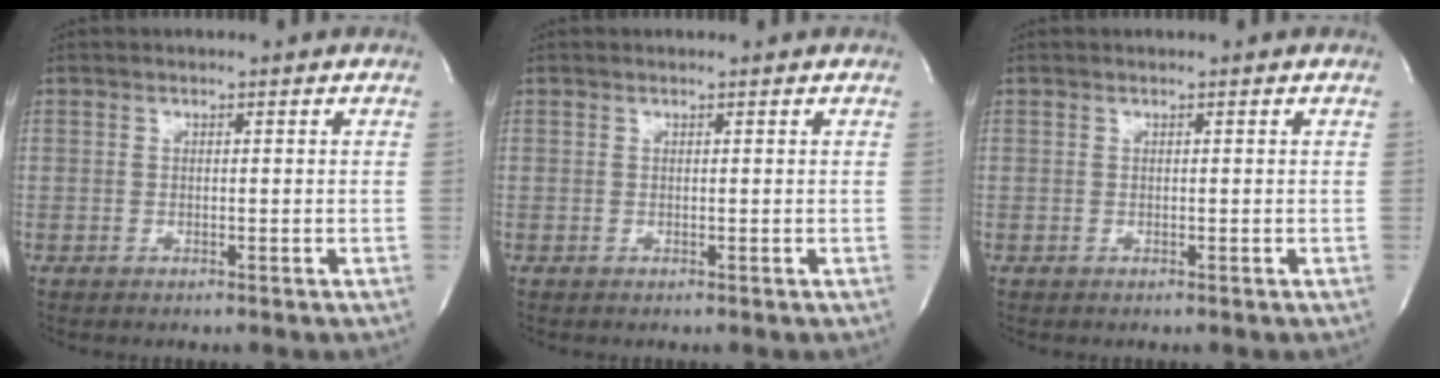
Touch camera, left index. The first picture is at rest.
{"total": 0.0}
{"total": 0.0}